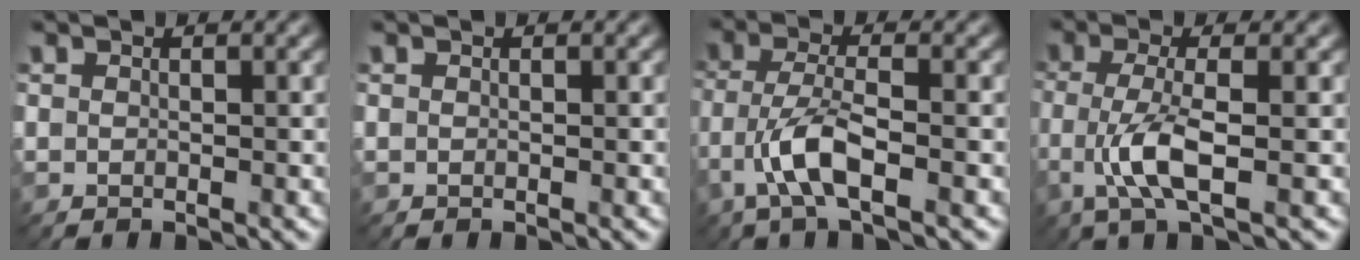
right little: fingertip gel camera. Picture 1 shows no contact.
{"total": 0.0}
{"total": 4.6, "force": [-2.1, 1.1, 4.0], "torque": [-0.084, 0.005, -0.047]}
{"total": 4.4, "force": [-1.1, 1.0, 4.2], "torque": [-0.091, 0.000, -0.025]}